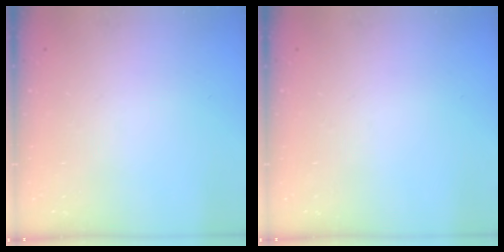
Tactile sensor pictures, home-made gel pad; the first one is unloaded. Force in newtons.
{"total": 0.0}